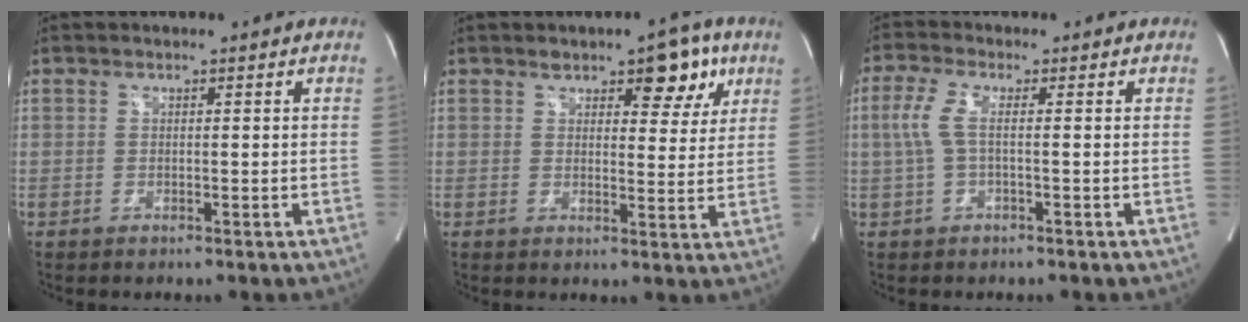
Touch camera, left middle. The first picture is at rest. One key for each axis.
{"total": 6.7, "fx": 4.0, "fy": 2.9, "fz": 4.6, "tx": -0.045, "ty": 0.009, "tz": 0.048}
{"total": 3.6, "fx": 0.1, "fy": 0.9, "fz": 3.5, "tx": -0.093, "ty": 0.011, "tz": 0.002}